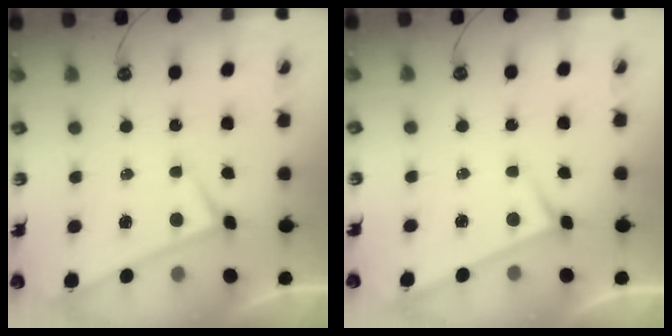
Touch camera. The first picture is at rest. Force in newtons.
{"total": 4.0, "press": 4.0, "slide": 0.3}